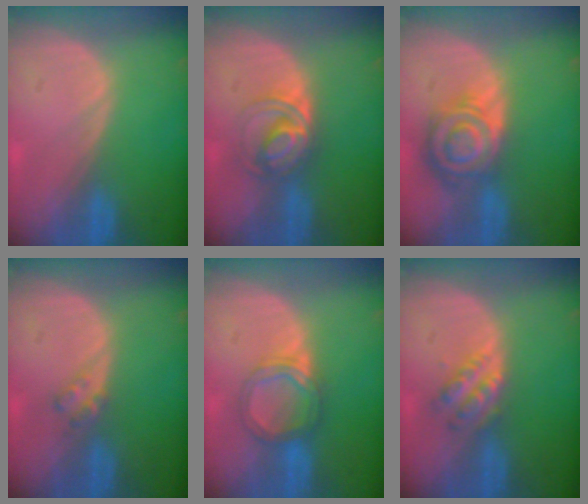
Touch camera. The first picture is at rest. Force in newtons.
{"total": 5.8, "press": 5.4, "slide": 2.1}
{"total": 8.6, "press": 7.5, "slide": 4.3}
{"total": 2.0, "press": 2.0, "slide": 0.2}
{"total": 5.3, "press": 5.0, "slide": 1.9}
{"total": 4.7, "press": 4.2, "slide": 2.2}